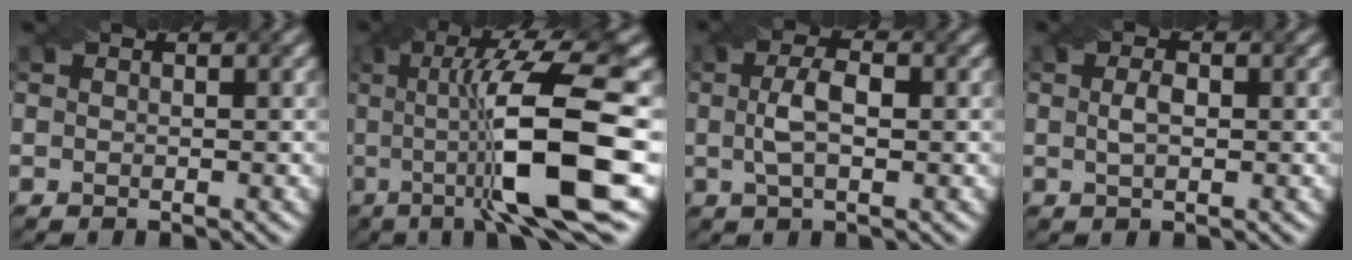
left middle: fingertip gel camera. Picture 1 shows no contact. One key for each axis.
{"total": 12.4, "fx": -0.9, "fy": 2.3, "fz": 12.1, "tx": -0.182, "ty": 0.005, "tz": -0.017}
{"total": 3.3, "fx": 0.1, "fy": 1.3, "fz": 3.1, "tx": -0.068, "ty": 0.004, "tz": -0.001}
{"total": 1.7, "fx": 0.1, "fy": 0.8, "fz": 1.5, "tx": -0.034, "ty": 0.003, "tz": 0.002}